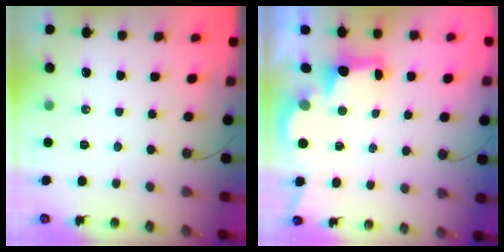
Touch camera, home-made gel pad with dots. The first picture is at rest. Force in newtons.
{"total": 2.9, "press": 2.7, "slide": 0.9}